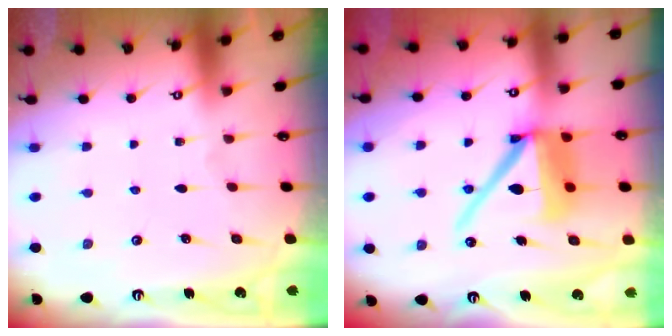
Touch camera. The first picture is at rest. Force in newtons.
{"total": 15.5, "press": 15.3, "slide": 1.8}